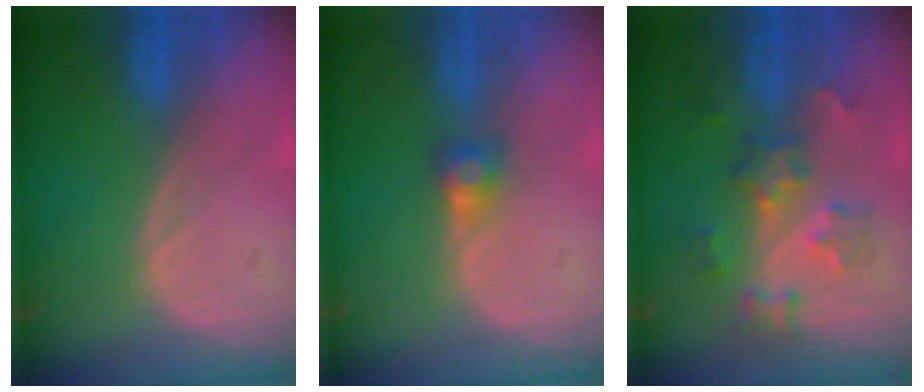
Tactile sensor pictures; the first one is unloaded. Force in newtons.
{"total": 2.7, "press": 2.5, "slide": 1.0}
{"total": 6.5, "press": 6.3, "slide": 1.8}